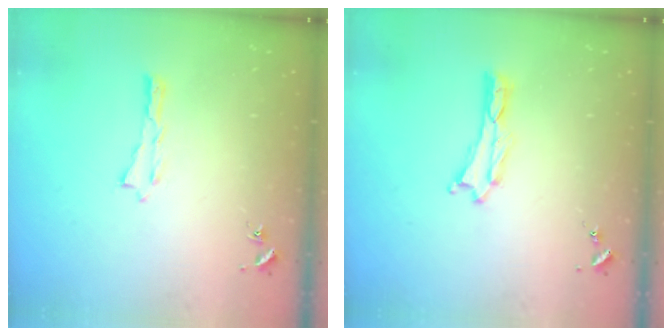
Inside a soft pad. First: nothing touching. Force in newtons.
{"total": 0.0}